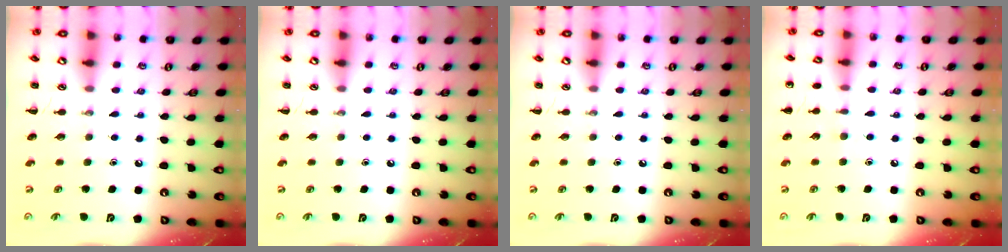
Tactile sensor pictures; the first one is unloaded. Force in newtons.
{"total": 0.0}
{"total": 0.0}
{"total": 5.1, "press": 4.9, "slide": 1.7}